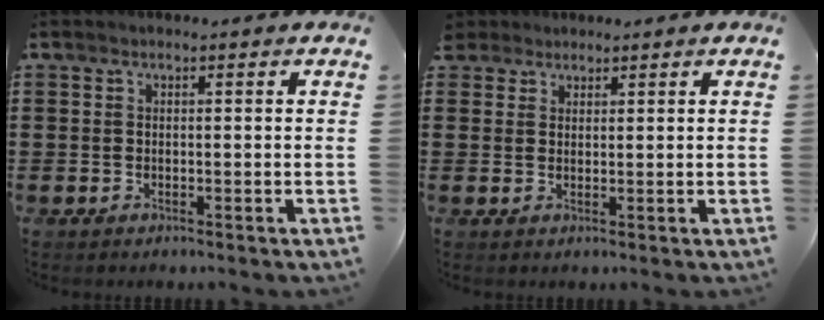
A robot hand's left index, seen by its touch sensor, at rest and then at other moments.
{"total": 2.0, "force": [1.7, 1.2, 0.0], "torque": [-0.006, 0.007, 0.033]}